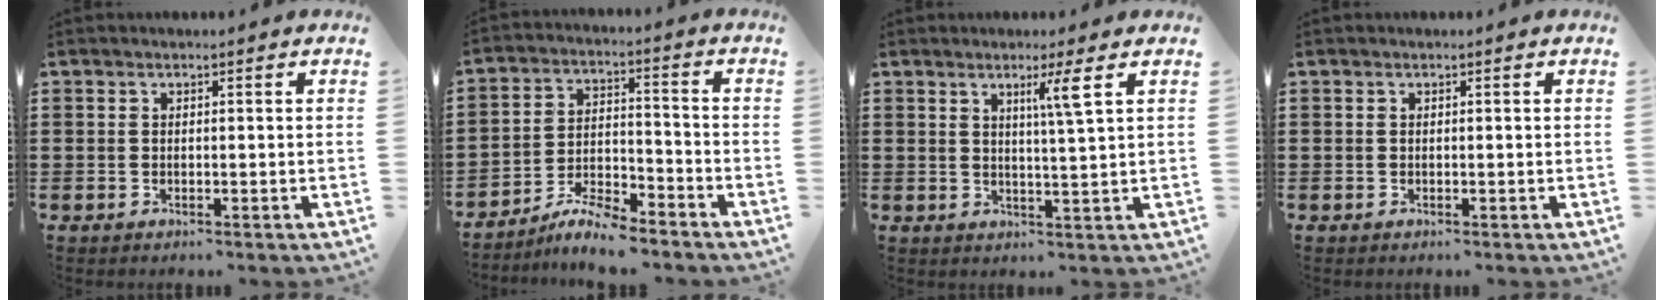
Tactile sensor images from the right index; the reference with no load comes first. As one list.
[{"total": 6.2, "force": [-5.8, 0.7, 2.1], "torque": [-0.043, 0.004, -0.110]}, {"total": 4.2, "force": [2.1, -0.6, 3.6], "torque": [-0.068, -0.009, 0.030]}, {"total": 0.0}]